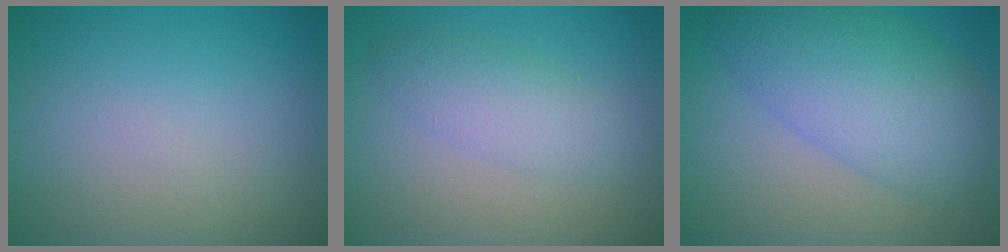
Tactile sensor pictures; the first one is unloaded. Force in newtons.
{"total": 3.0, "press": 3.0, "slide": 0.1}
{"total": 8.0, "press": 8.0, "slide": 0.3}